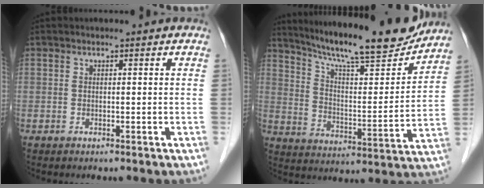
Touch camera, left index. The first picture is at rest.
{"total": 20.0, "force": [17.9, 1.6, 8.7], "torque": [-0.144, -0.023, 0.267]}